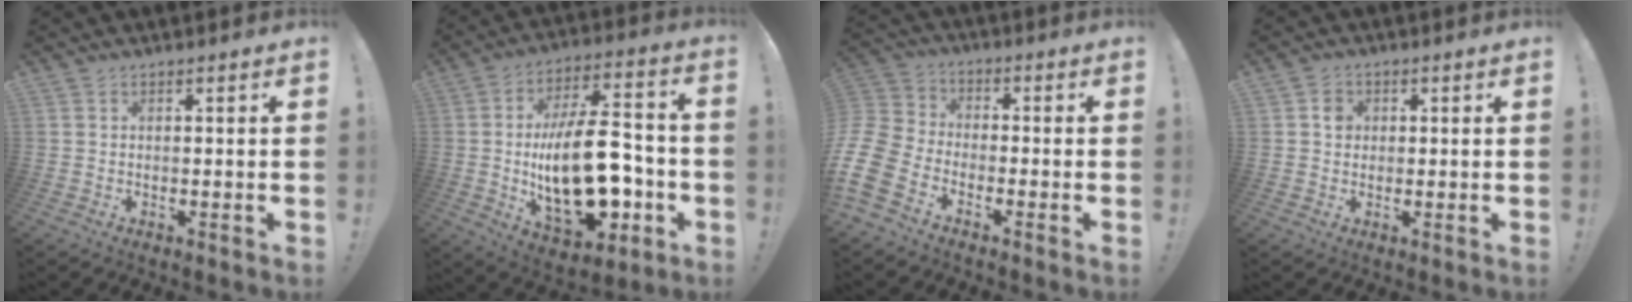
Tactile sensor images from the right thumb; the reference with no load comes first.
{"total": 26.0, "force": [-4.7, 12.9, 22.1], "torque": [-0.389, 0.032, -0.070]}
{"total": 12.0, "force": [-7.2, 7.6, 5.9], "torque": [-0.136, 0.042, -0.131]}
{"total": 3.1, "force": [0.3, 2.9, 1.1], "torque": [-0.001, -0.002, 0.000]}